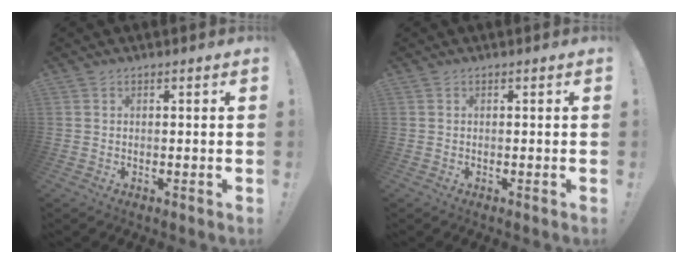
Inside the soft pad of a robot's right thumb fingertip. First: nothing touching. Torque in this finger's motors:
{"motor_torque": [-0.12, 0.12, 0.00, 0.00, 0.00]}